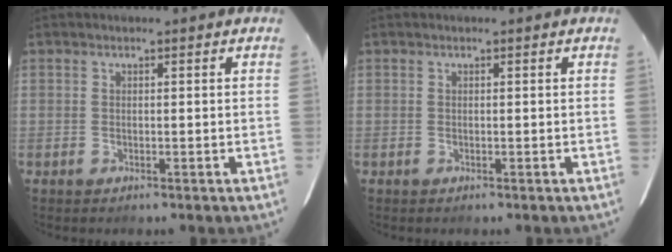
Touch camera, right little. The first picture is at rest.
{"total": 0.0}